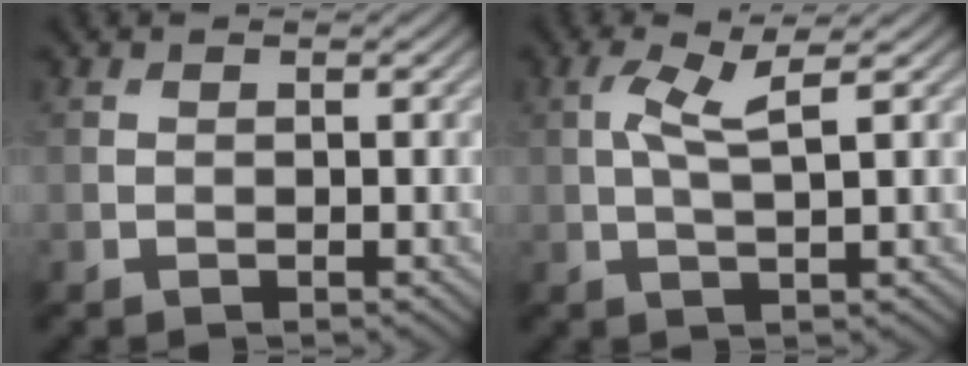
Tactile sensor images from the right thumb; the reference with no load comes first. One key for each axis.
{"total": 4.2, "fx": 1.1, "fy": 0.6, "fz": 4.0, "tx": -0.084, "ty": 0.009, "tz": 0.022}